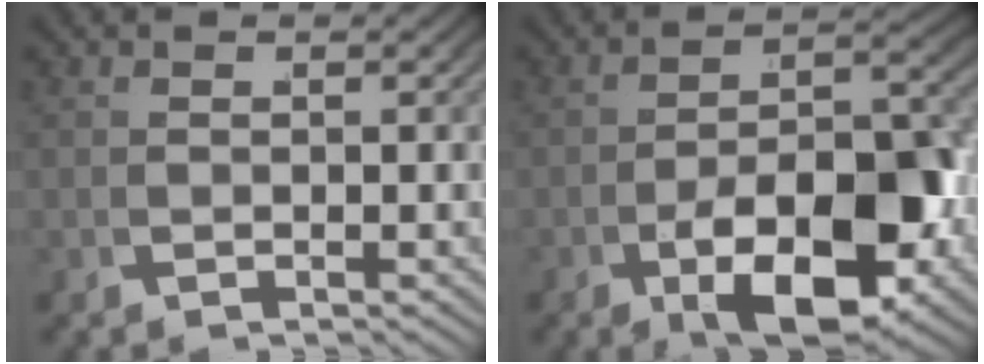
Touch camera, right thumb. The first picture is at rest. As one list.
[{"total": 11.3, "force": [-2.4, 5.7, 9.4], "torque": [-0.158, -0.033, -0.023]}]